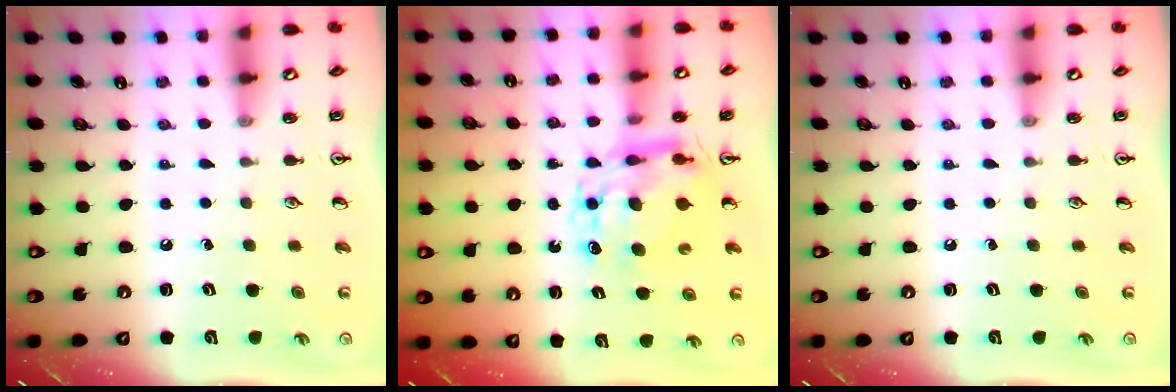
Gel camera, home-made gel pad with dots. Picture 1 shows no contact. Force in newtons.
{"total": 9.5, "press": 9.5, "slide": 1.0}
{"total": 0.0}